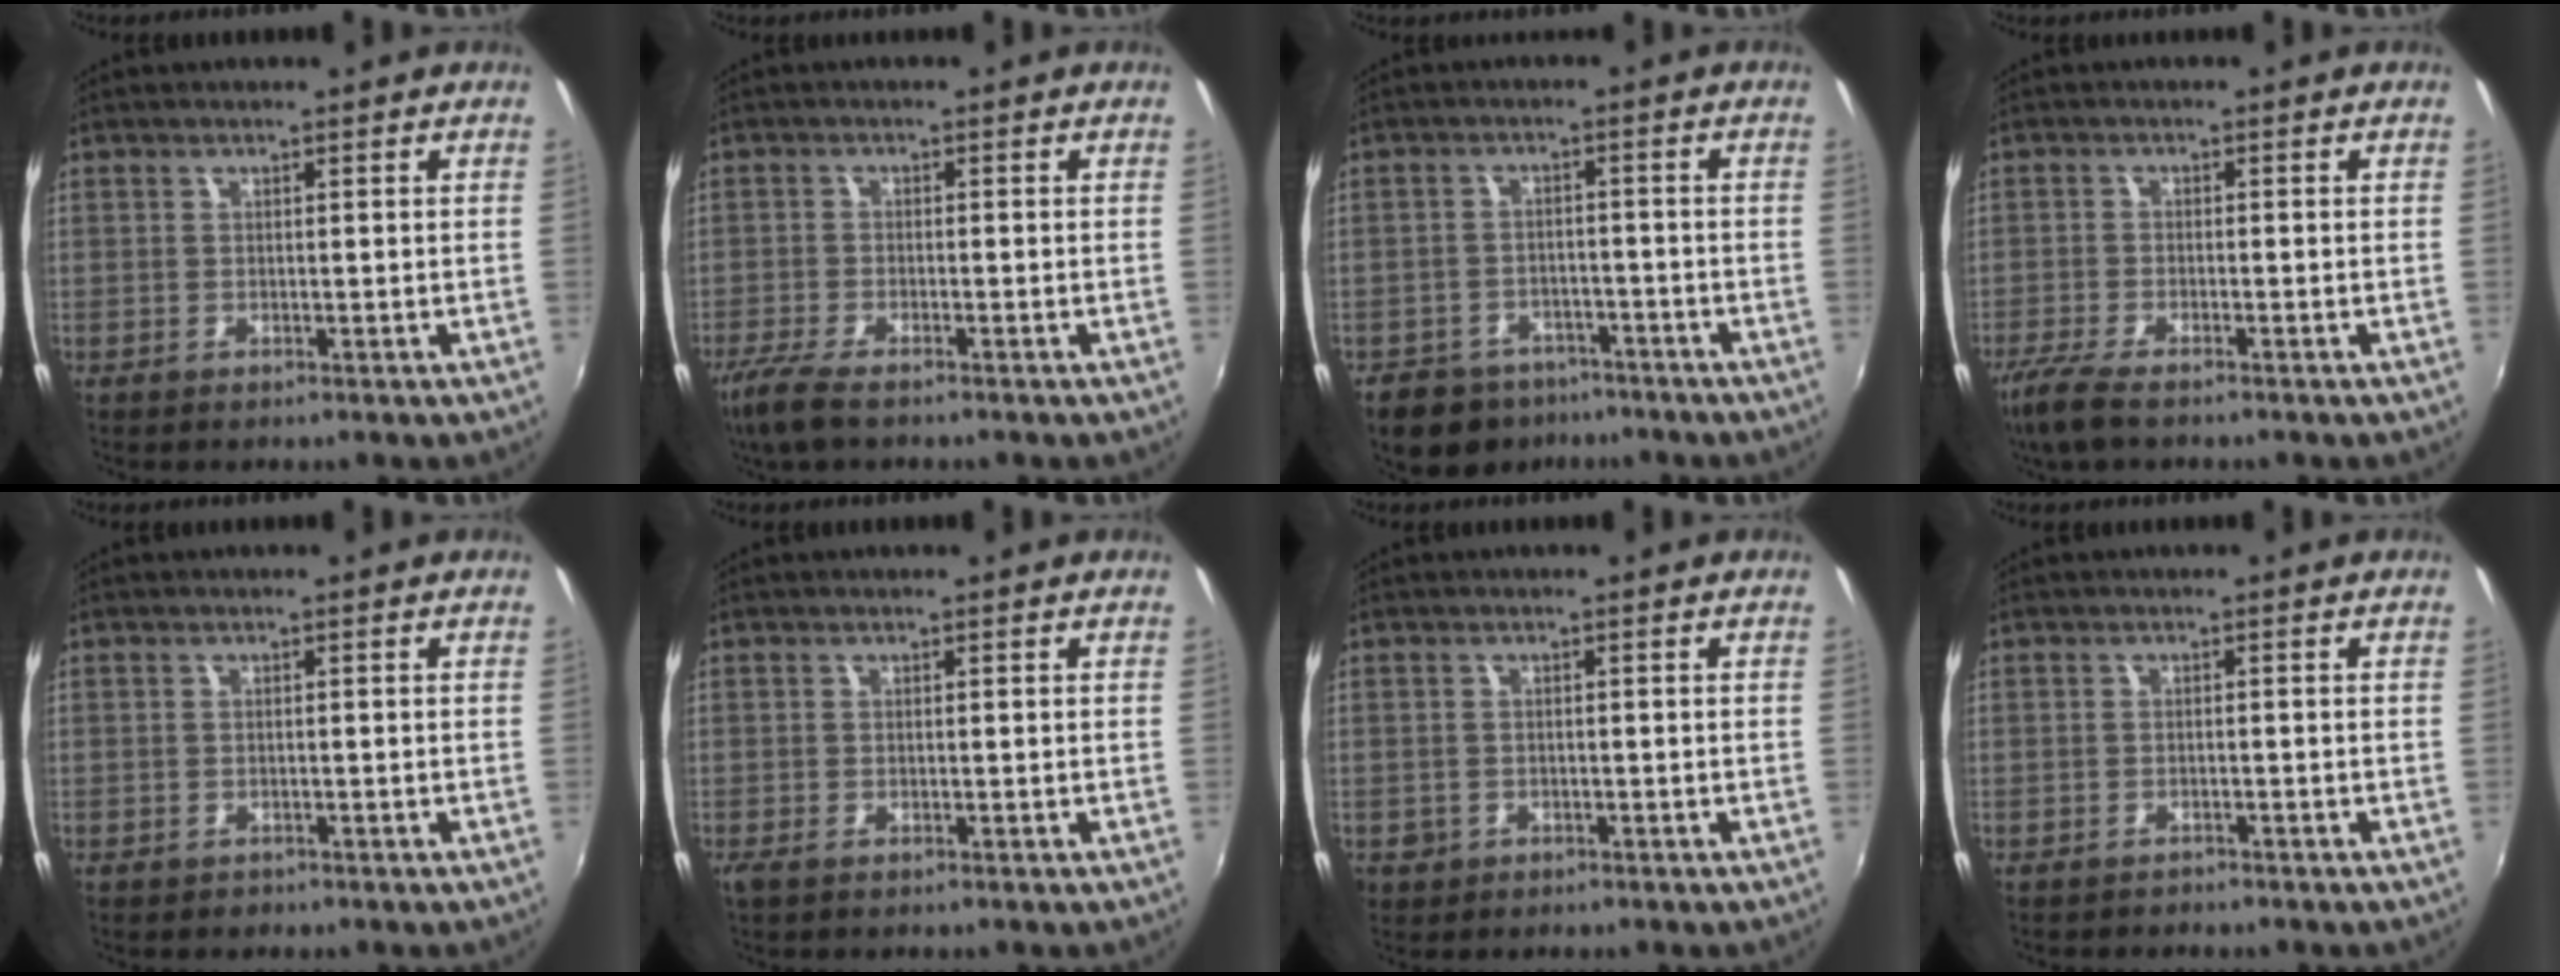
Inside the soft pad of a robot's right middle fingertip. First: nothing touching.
{"total": 6.1, "force": [-4.6, 1.3, 3.8], "torque": [-0.102, -0.021, -0.091]}
{"total": 10.3, "force": [-7.5, 6.3, 3.2], "torque": [-0.087, 0.010, -0.104]}
{"total": 6.3, "force": [-4.9, 1.3, 3.8], "torque": [-0.105, -0.023, -0.096]}
{"total": 0.9, "force": [-0.6, 0.7, 0.0], "torque": [-0.001, 0.000, -0.008]}
{"total": 0.9, "force": [-0.5, 0.3, 0.6], "torque": [-0.014, -0.004, -0.010]}
{"total": 2.5, "force": [-0.9, 2.3, 0.8], "torque": [-0.021, -0.004, -0.012]}
{"total": 1.4, "force": [-1.3, 0.6, 0.0], "torque": [-0.008, -0.002, -0.020]}